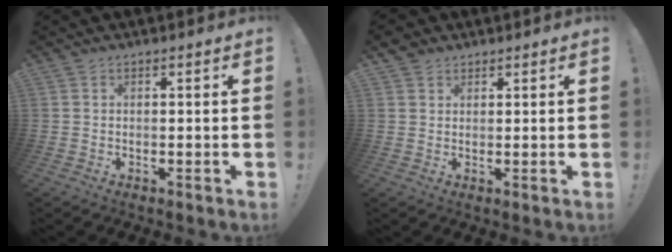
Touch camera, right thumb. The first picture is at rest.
{"total": 2.6, "force": [1.9, 1.8, 0.4], "torque": [-0.006, -0.008, 0.036]}